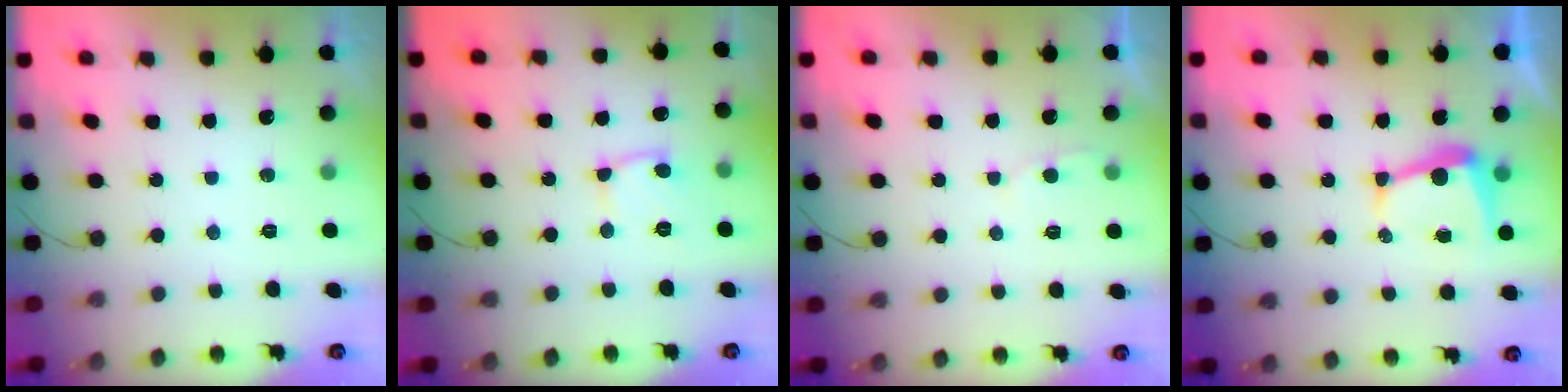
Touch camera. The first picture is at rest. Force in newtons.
{"total": 6.8, "press": 6.7, "slide": 0.8}
{"total": 2.1, "press": 2.1, "slide": 0.2}
{"total": 5.8, "press": 5.8, "slide": 0.7}